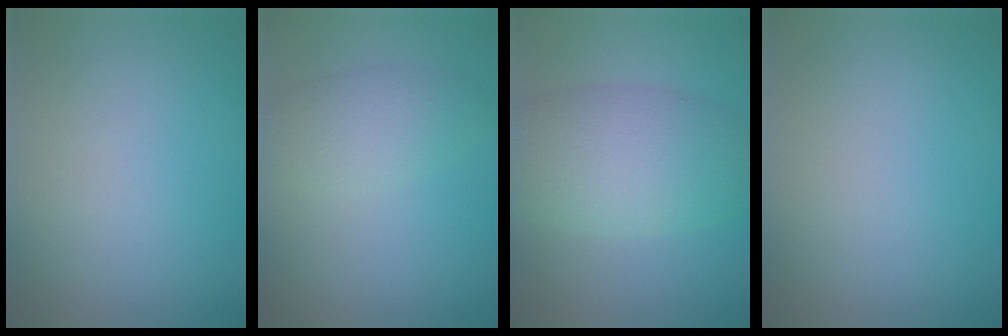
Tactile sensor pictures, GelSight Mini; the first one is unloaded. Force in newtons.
{"total": 2.9, "press": 2.9, "slide": 0.1}
{"total": 6.7, "press": 6.7, "slide": 0.6}
{"total": 0.0}